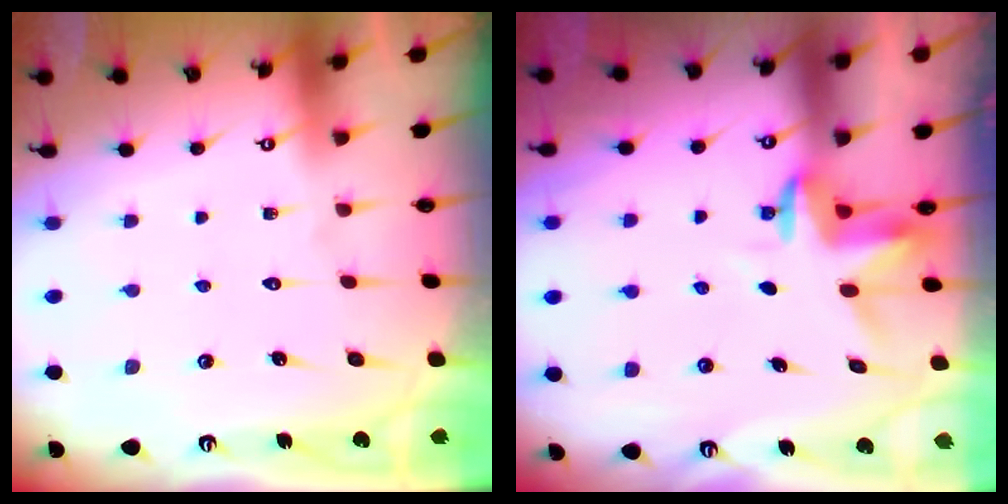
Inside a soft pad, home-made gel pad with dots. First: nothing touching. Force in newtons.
{"total": 3.4, "press": 3.4, "slide": 0.2}